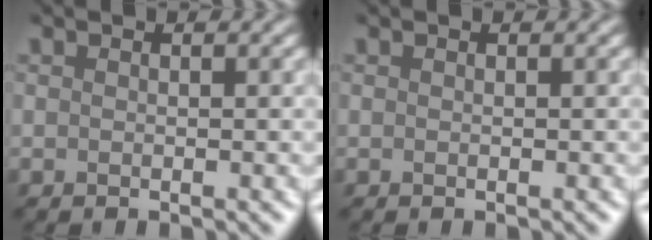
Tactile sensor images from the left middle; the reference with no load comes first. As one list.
[{"total": 0.0}]